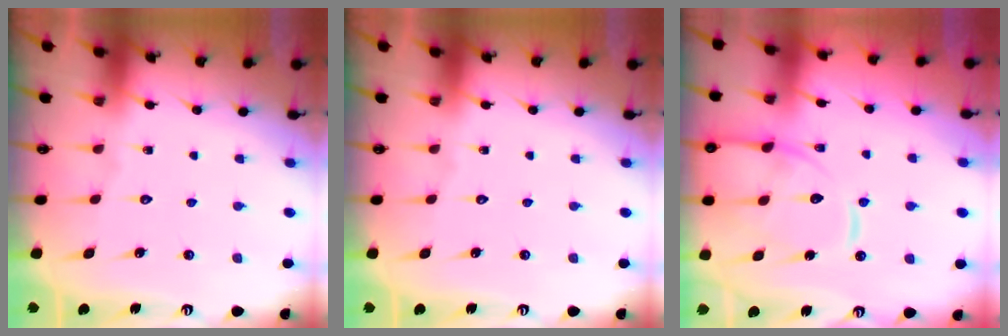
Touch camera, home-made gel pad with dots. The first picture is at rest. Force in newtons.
{"total": 0.0}
{"total": 13.0, "press": 13.0, "slide": 1.3}